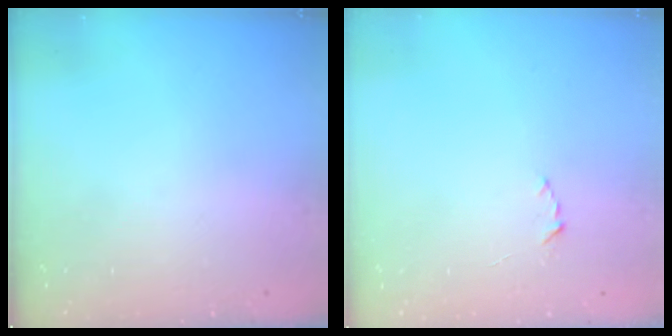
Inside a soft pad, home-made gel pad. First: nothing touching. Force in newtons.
{"total": 1.9, "press": 1.9, "slide": 0.2}